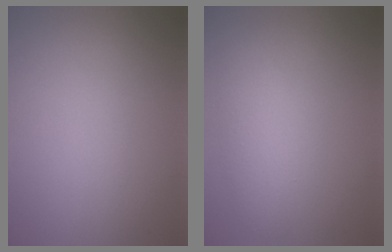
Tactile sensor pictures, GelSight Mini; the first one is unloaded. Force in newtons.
{"total": 2.4, "press": 2.4, "slide": 0.1}